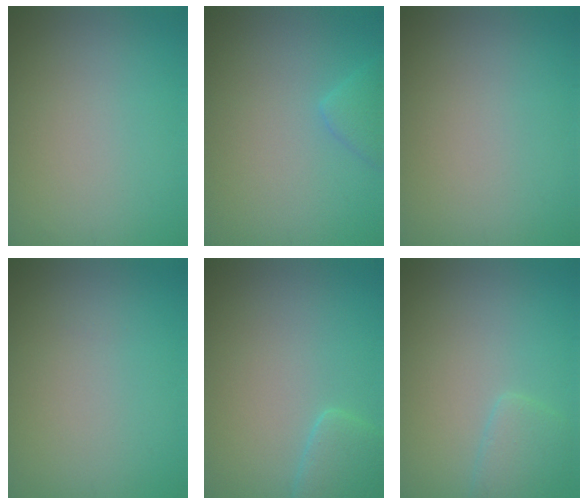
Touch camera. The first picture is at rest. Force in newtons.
{"total": 1.8, "press": 1.8, "slide": 0.1}
{"total": 0.0}
{"total": 0.0}
{"total": 2.5, "press": 2.5, "slide": 0.3}
{"total": 2.1, "press": 2.1, "slide": 0.2}